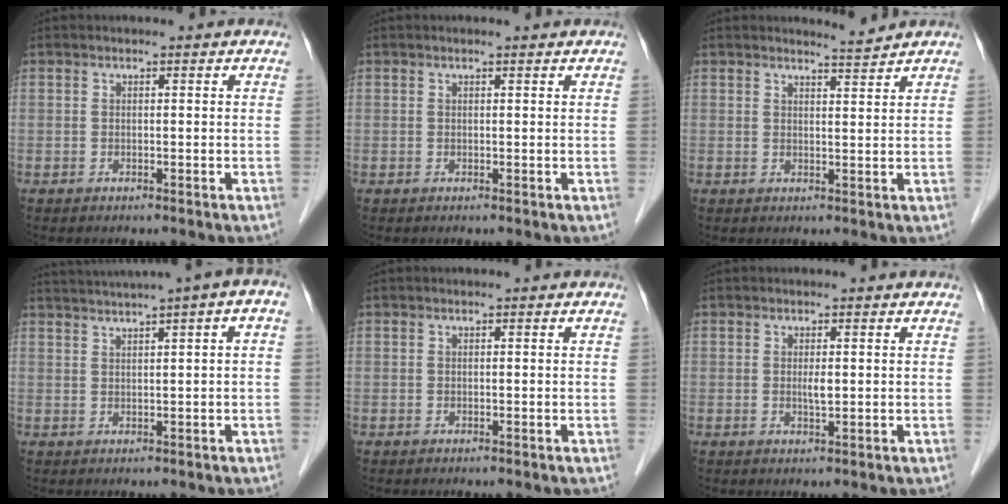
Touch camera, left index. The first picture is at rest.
{"total": 1.3, "force": [1.2, 0.1, 0.4], "torque": [-0.013, 0.009, 0.014]}
{"total": 2.1, "force": [2.0, -0.7, -0.3], "torque": [-0.009, -0.015, 0.037]}
{"total": 7.4, "force": [4.2, -0.2, 6.1], "torque": [-0.098, 0.041, 0.066]}
{"total": 0.0}
{"total": 1.4, "force": [0.2, 0.2, 1.4], "torque": [-0.028, -0.001, 0.005]}